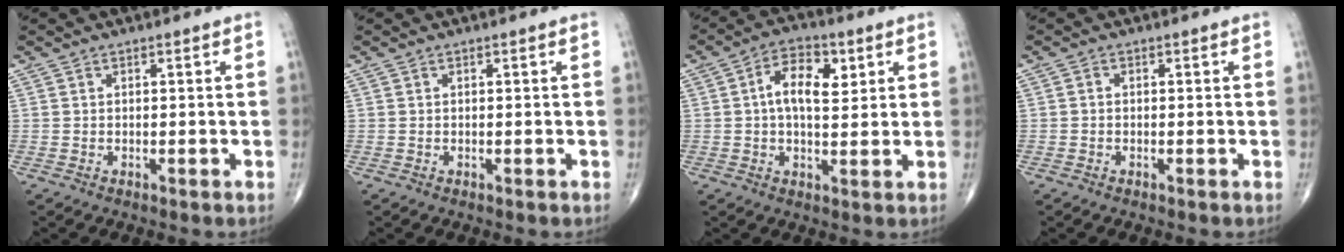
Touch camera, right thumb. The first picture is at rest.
{"total": 0.0}
{"total": 9.2, "force": [2.2, 5.0, 7.4], "torque": [-0.101, 0.005, 0.030]}
{"total": 0.6, "force": [-0.2, 0.4, 0.3], "torque": [-0.003, 0.001, -0.008]}